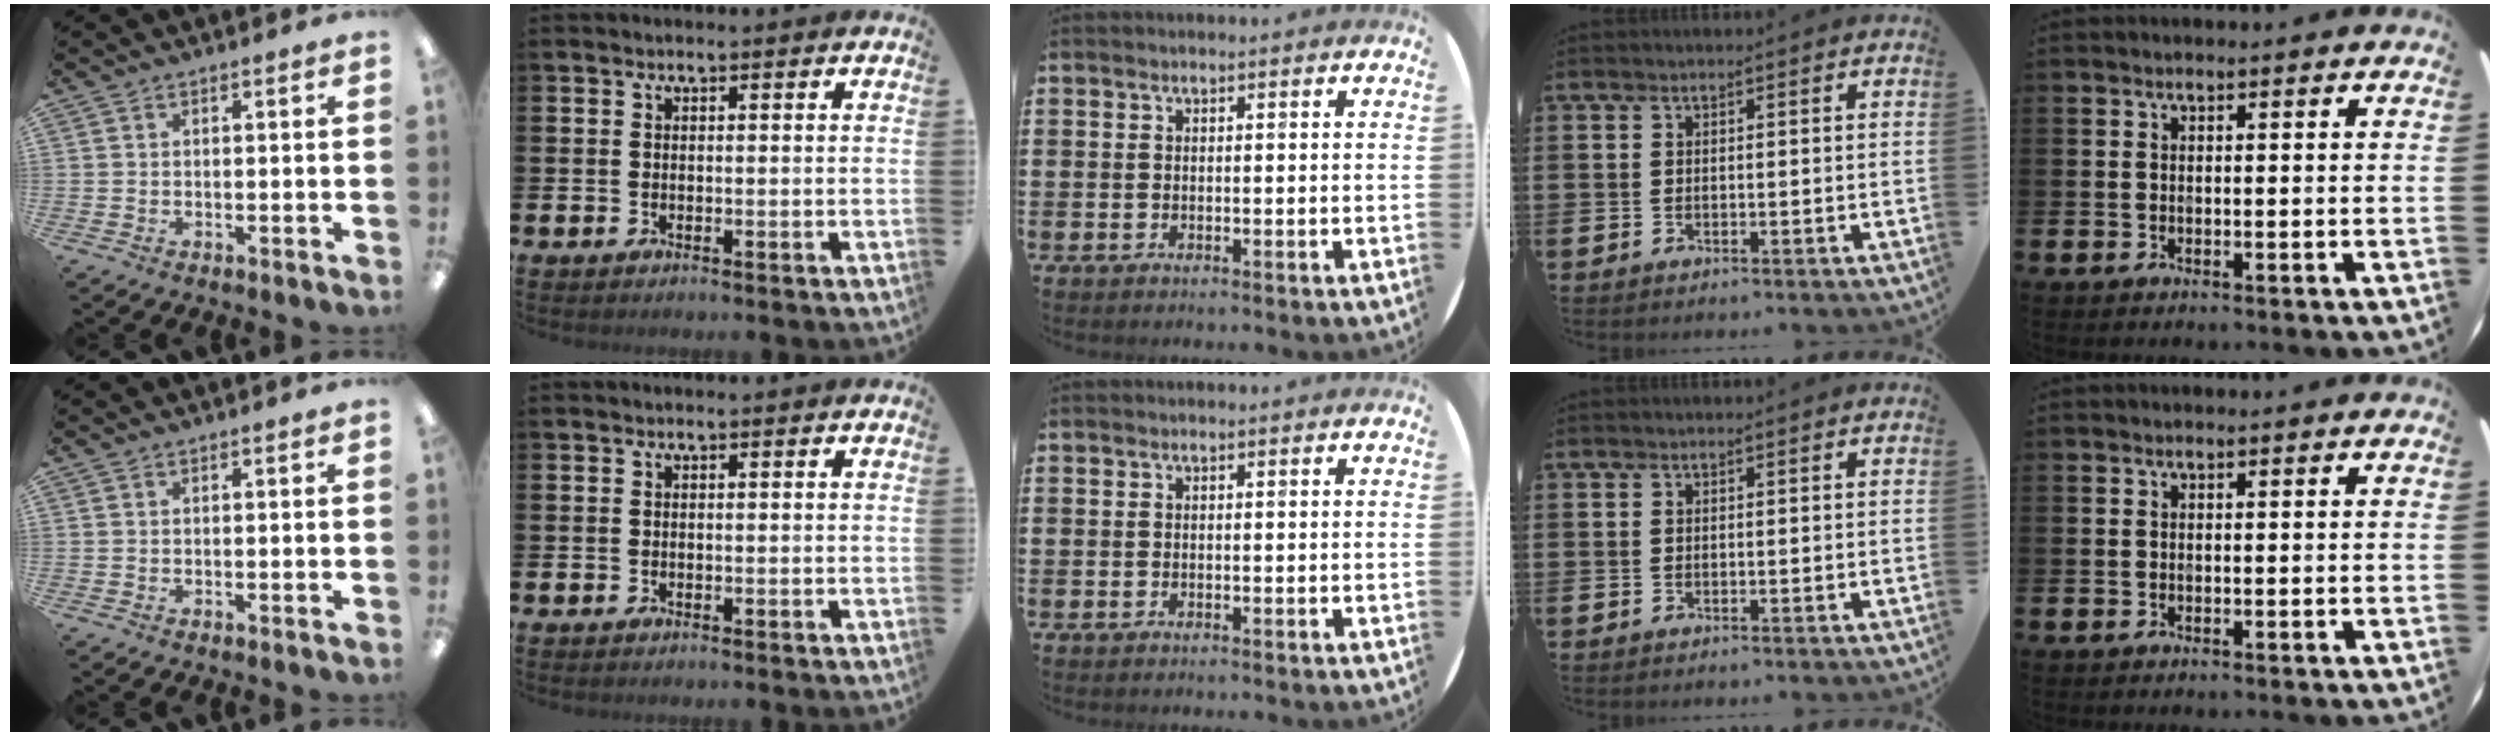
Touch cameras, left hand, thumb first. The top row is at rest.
{}